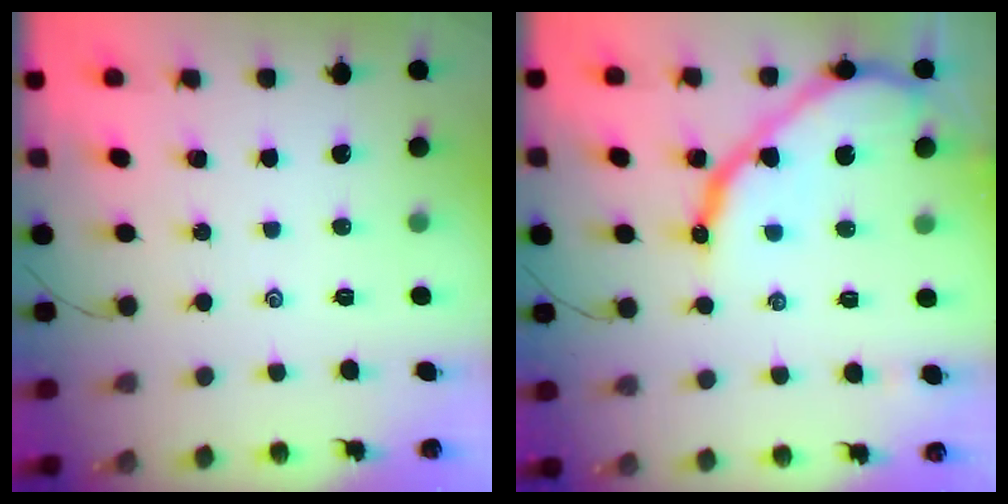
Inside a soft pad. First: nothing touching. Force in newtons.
{"total": 14.6, "press": 14.5, "slide": 1.3}